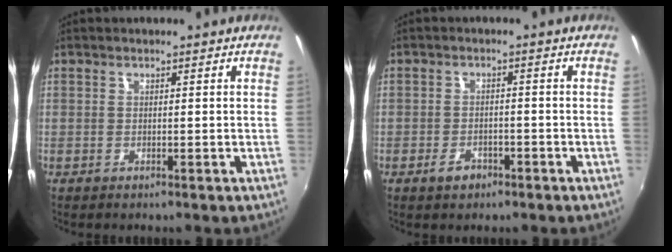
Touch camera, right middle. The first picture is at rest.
{"total": 3.0, "force": [-2.0, 1.7, 1.4], "torque": [-0.031, 0.002, -0.029]}